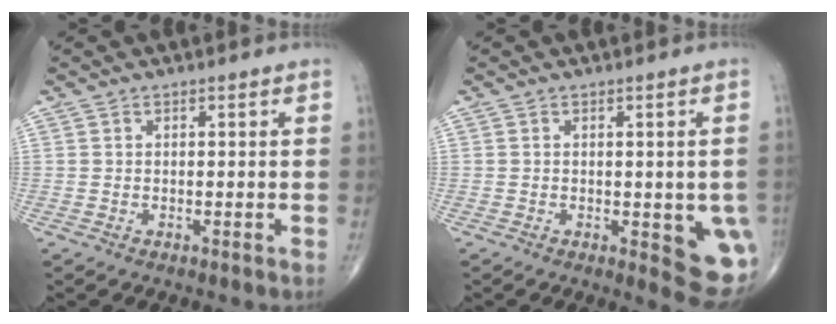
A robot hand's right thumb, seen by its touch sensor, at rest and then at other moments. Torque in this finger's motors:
{"motor_torque": [1.13, 2.29, 1.33, -0.34, 0.26]}